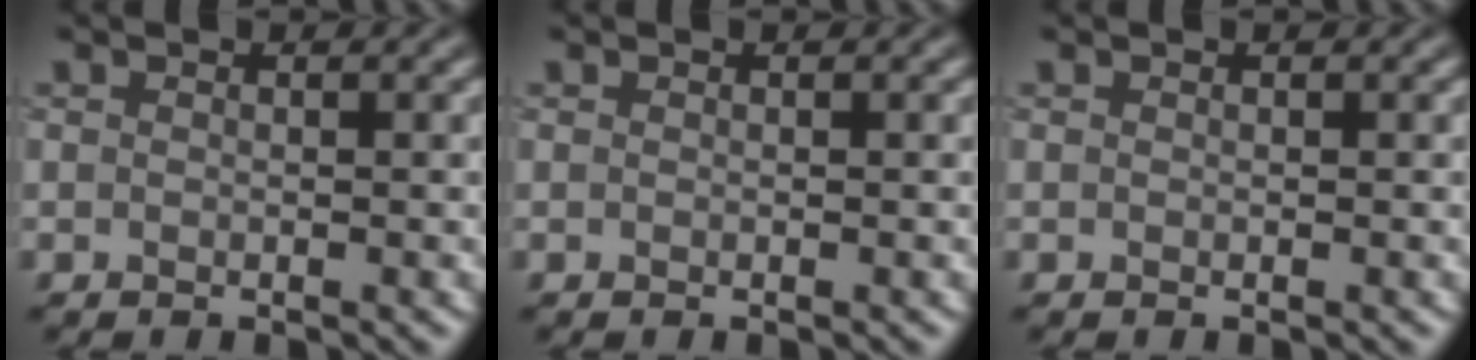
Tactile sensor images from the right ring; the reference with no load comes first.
{"total": 0.0}
{"total": 0.0}